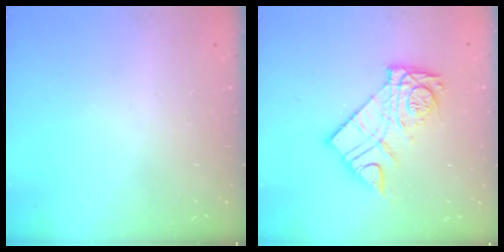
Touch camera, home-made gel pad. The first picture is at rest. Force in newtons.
{"total": 14.8, "press": 14.7, "slide": 1.6}